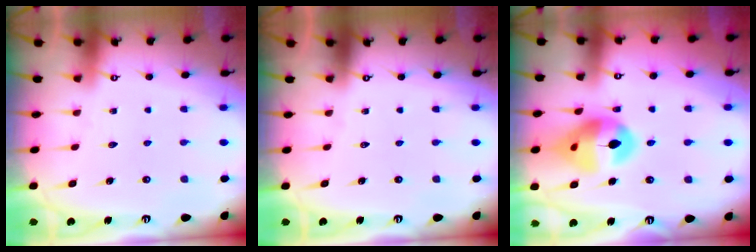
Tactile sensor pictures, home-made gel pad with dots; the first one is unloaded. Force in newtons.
{"total": 0.0}
{"total": 14.3, "press": 14.2, "slide": 2.0}